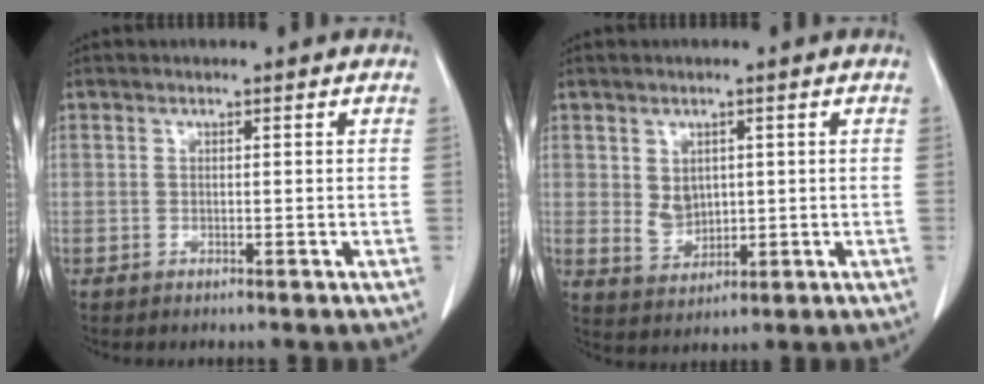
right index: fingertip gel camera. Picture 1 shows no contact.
{"total": 4.0, "force": [0.8, 3.1, 2.4], "torque": [-0.046, -0.002, 0.030]}